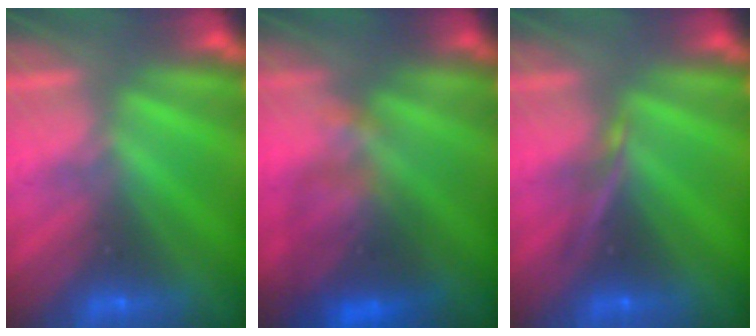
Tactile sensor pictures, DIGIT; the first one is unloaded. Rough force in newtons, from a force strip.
{"total": 4.5}
{"total": 2.1}